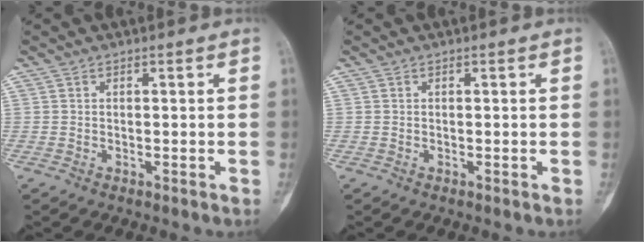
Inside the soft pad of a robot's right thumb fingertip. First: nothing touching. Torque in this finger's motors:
{"motor_torque": [0.58, 0.02, -0.07, 0.02, 0.04]}